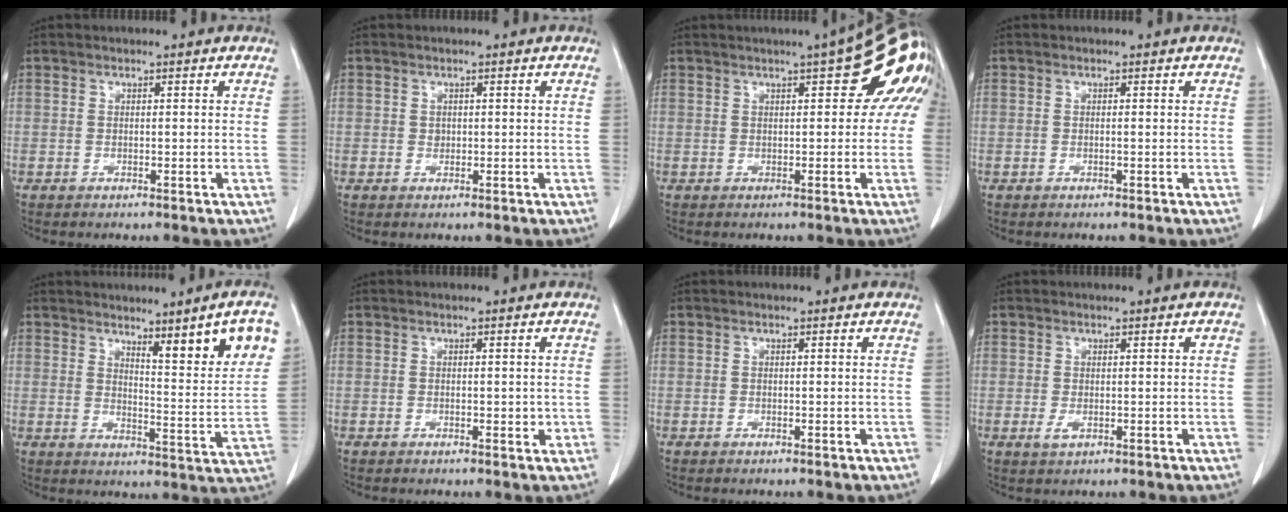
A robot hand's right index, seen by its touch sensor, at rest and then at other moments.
{"total": 0.7, "force": [0.1, 0.7, 0.3], "torque": [-0.002, 0.001, 0.002]}
{"total": 12.3, "force": [4.5, 3.4, 11.0], "torque": [-0.129, 0.036, 0.044]}
{"total": 0.0}
{"total": 10.8, "force": [6.1, 0.6, 8.9], "torque": [-0.110, -0.016, 0.086]}
{"total": 1.3, "force": [-0.1, 0.6, 1.1], "torque": [-0.015, -0.001, 0.000]}
{"total": 0.0}
{"total": 1.5, "force": [-0.4, 1.0, 1.1], "torque": [-0.013, -0.002, -0.004]}